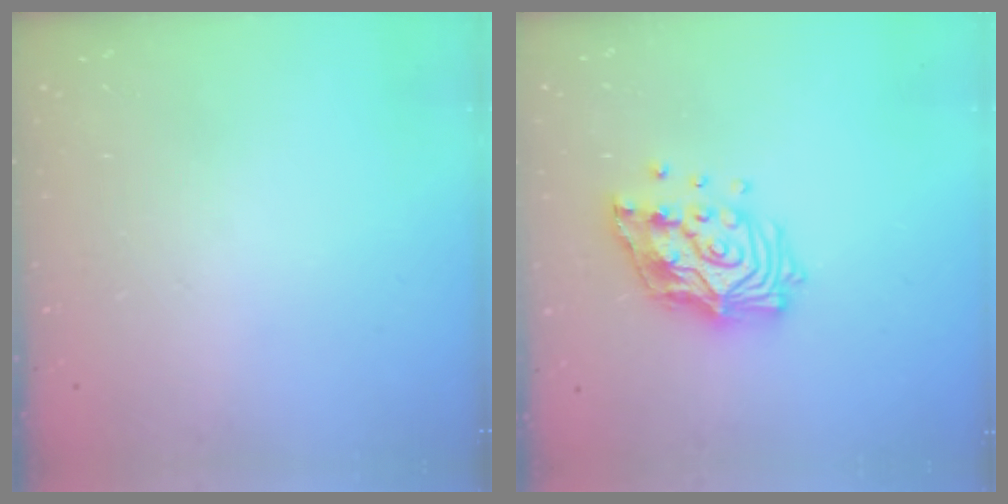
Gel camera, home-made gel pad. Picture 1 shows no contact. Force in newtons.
{"total": 15.4, "press": 15.3, "slide": 2.1}